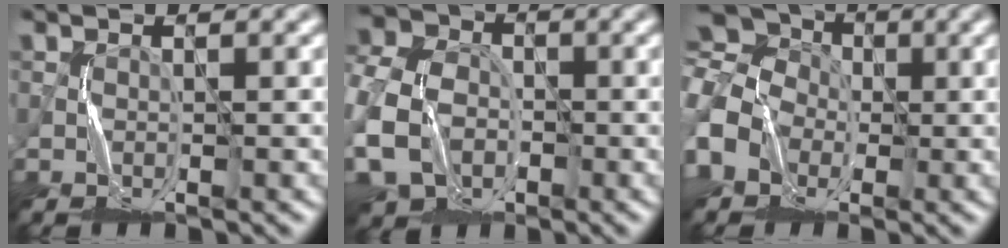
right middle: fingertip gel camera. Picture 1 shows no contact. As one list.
[{"total": 11.5, "force": [-3.2, 9.1, 6.2], "torque": [-0.165, -0.027, -0.073]}, {"total": 10.5, "force": [-1.2, 8.9, 5.4], "torque": [-0.137, 0.018, -0.054]}]